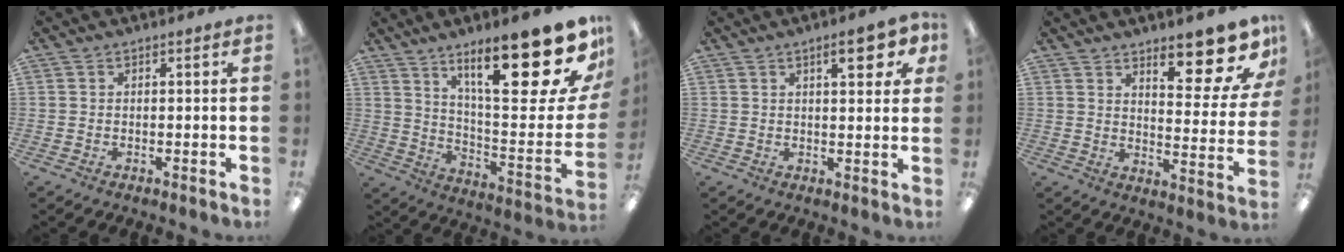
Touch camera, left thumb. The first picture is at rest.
{"total": 26.5, "force": [15.5, 6.5, 20.5], "torque": [-0.292, -0.104, 0.253]}
{"total": 8.1, "force": [4.0, 2.9, 6.4], "torque": [-0.075, -0.014, 0.056]}
{"total": 13.9, "force": [10.5, 3.9, 8.2], "torque": [-0.092, -0.082, 0.171]}